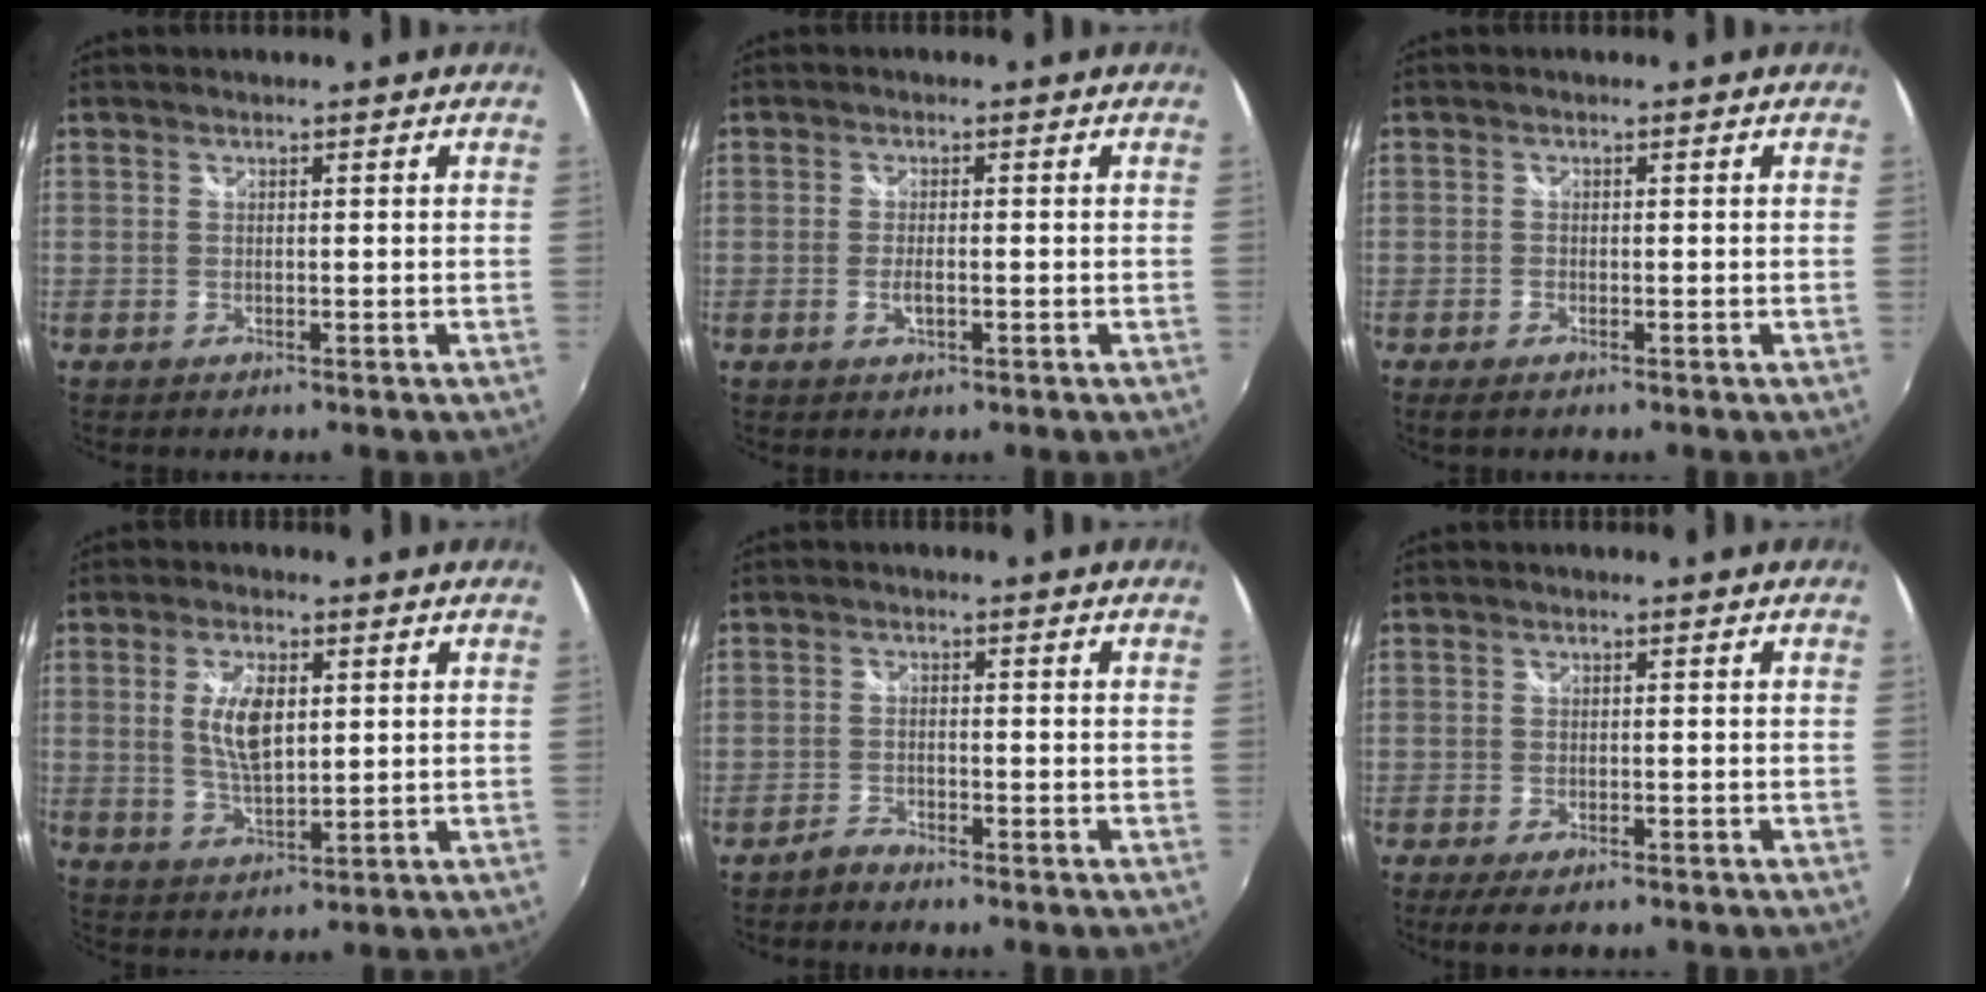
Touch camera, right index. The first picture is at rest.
{"total": 2.3, "force": [-0.7, 0.8, 2.0], "torque": [-0.039, -0.004, -0.011]}
{"total": 1.5, "force": [-1.1, 0.6, 0.9], "torque": [-0.018, -0.005, -0.020]}
{"total": 7.6, "force": [1.5, 3.7, 6.5], "torque": [-0.122, 0.001, 0.031]}
{"total": 2.2, "force": [-2.1, 0.5, 0.4], "torque": [-0.015, 0.002, -0.041]}
{"total": 4.9, "force": [-3.5, 1.7, 2.9], "torque": [-0.065, -0.021, -0.060]}